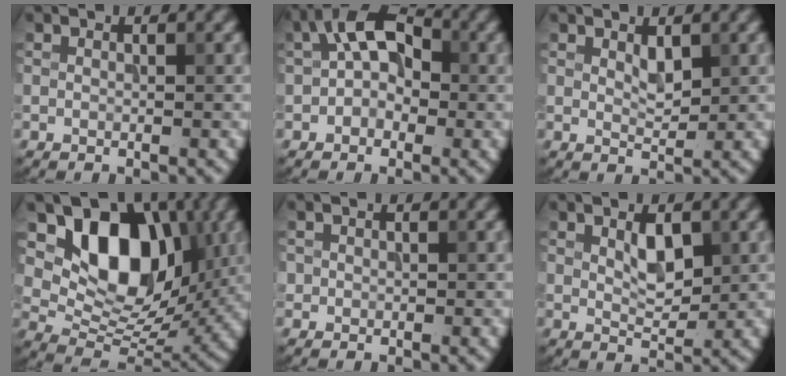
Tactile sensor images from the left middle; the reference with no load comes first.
{"total": 5.8, "force": [0.6, 3.8, 4.4], "torque": [-0.060, 0.022, -0.008]}
{"total": 1.6, "force": [0.8, 0.8, 1.1], "torque": [-0.019, -0.004, 0.018]}
{"total": 10.4, "force": [3.7, 7.0, 6.8], "torque": [-0.097, -0.015, 0.060]}
{"total": 0.6, "force": [0.0, 0.6, 0.0], "torque": [0.007, -0.002, -0.001]}
{"total": 2.7, "force": [0.9, 1.3, 2.2], "torque": [-0.036, -0.002, 0.018]}